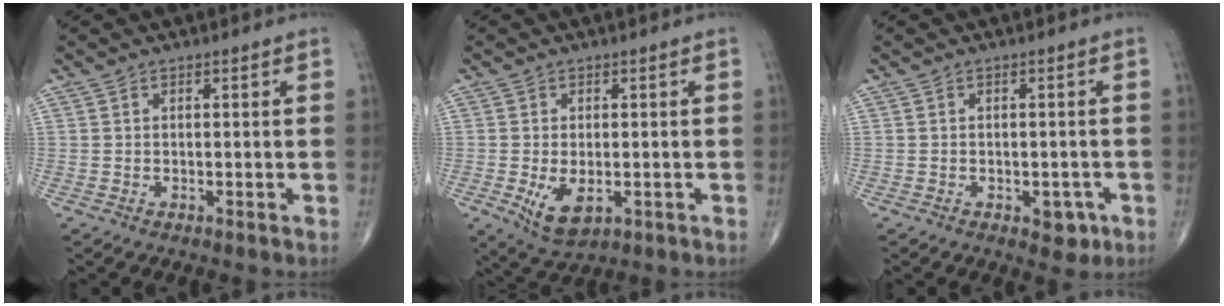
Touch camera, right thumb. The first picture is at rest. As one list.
[{"total": 6.2, "force": [-1.5, 3.4, 5.0], "torque": [-0.084, -0.013, -0.015]}, {"total": 3.5, "force": [-1.5, 2.1, 2.4], "torque": [-0.012, 0.005, -0.015]}]